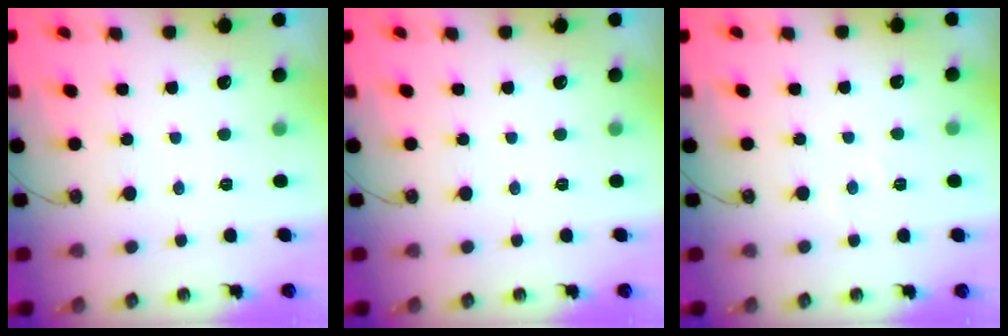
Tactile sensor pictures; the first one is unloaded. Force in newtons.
{"total": 0.0}
{"total": 4.4, "press": 4.4, "slide": 0.7}